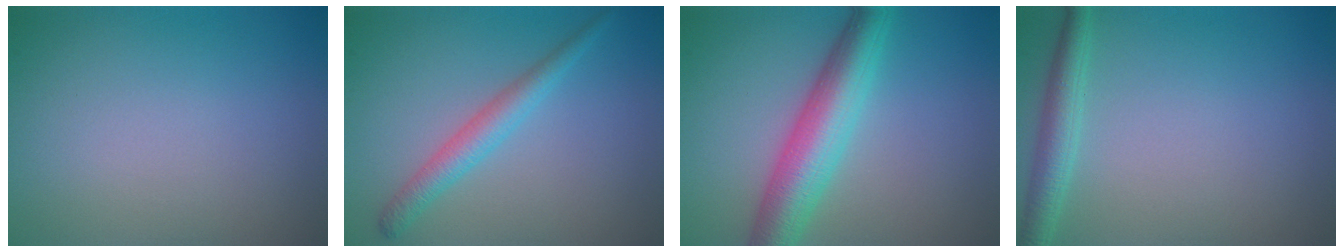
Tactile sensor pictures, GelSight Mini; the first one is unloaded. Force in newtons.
{"total": 2.6, "press": 2.6, "slide": 0.1}
{"total": 6.2, "press": 6.2, "slide": 0.3}
{"total": 2.5, "press": 2.5, "slide": 0.1}